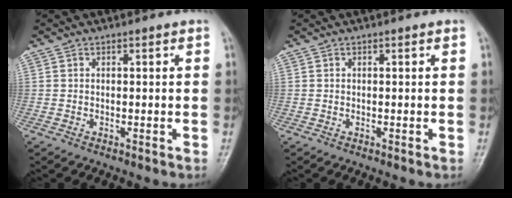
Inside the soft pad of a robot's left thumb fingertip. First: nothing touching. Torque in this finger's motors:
{"motor_torque": [-0.06, -0.01, -0.29, -0.23, 0.00]}